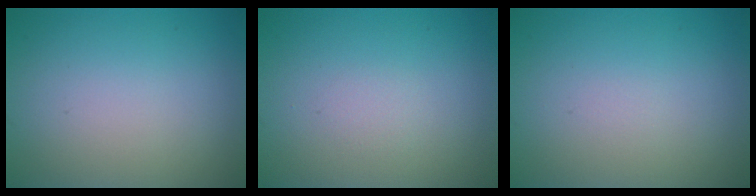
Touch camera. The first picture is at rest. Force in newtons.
{"total": 0.6, "press": 0.6, "slide": 0.0}
{"total": 0.0}